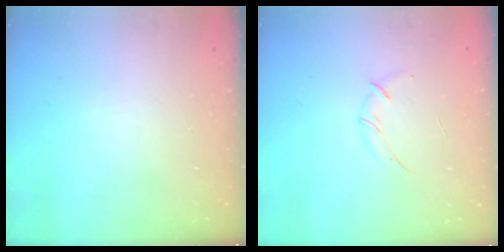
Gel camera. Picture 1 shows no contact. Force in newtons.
{"total": 4.0, "press": 3.9, "slide": 1.0}